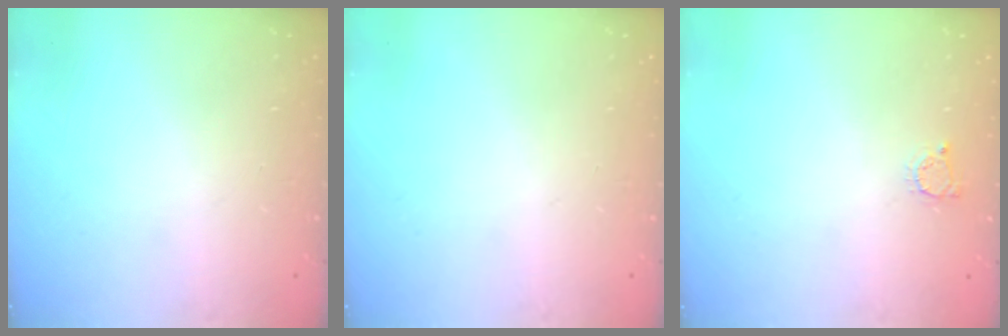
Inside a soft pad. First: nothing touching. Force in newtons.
{"total": 0.0}
{"total": 2.4, "press": 2.4, "slide": 0.3}